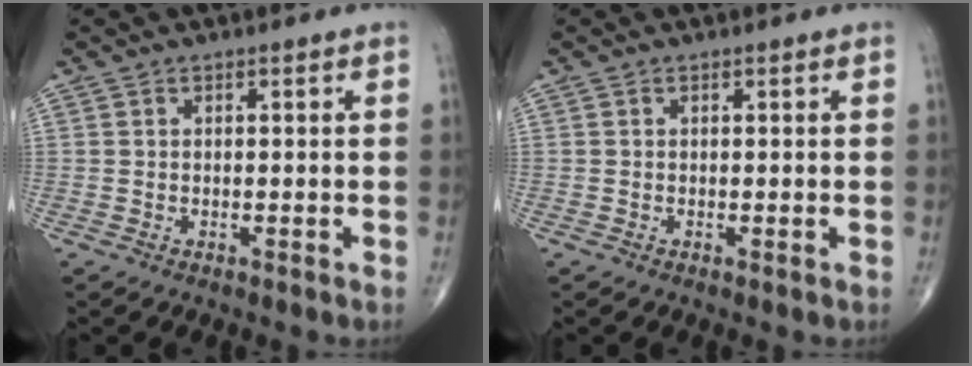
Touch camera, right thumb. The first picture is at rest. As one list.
[{"total": 0.0}]